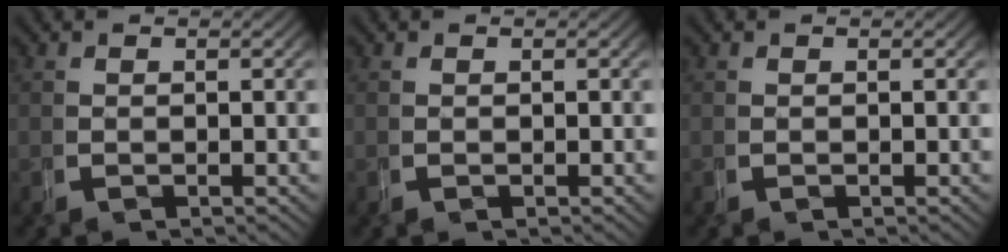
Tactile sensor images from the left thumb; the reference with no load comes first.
{"total": 0.0}
{"total": 0.0}